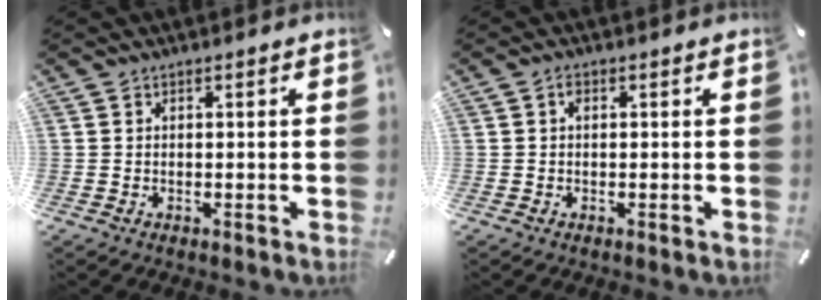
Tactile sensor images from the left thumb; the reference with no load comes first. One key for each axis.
{"total": 1.0, "fx": 0.1, "fy": 0.6, "fz": 0.8, "tx": -0.017, "ty": 0.005, "tz": 0.001}